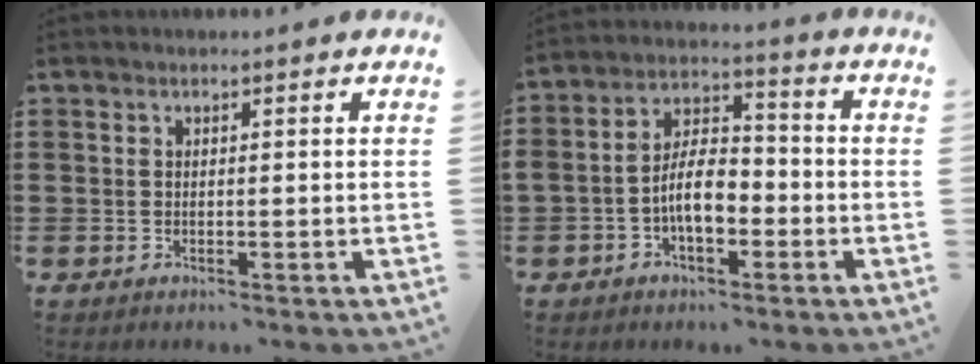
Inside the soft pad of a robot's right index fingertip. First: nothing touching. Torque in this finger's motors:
{"motor_torque": [2.14, 0.00, 1.05, 0.21]}